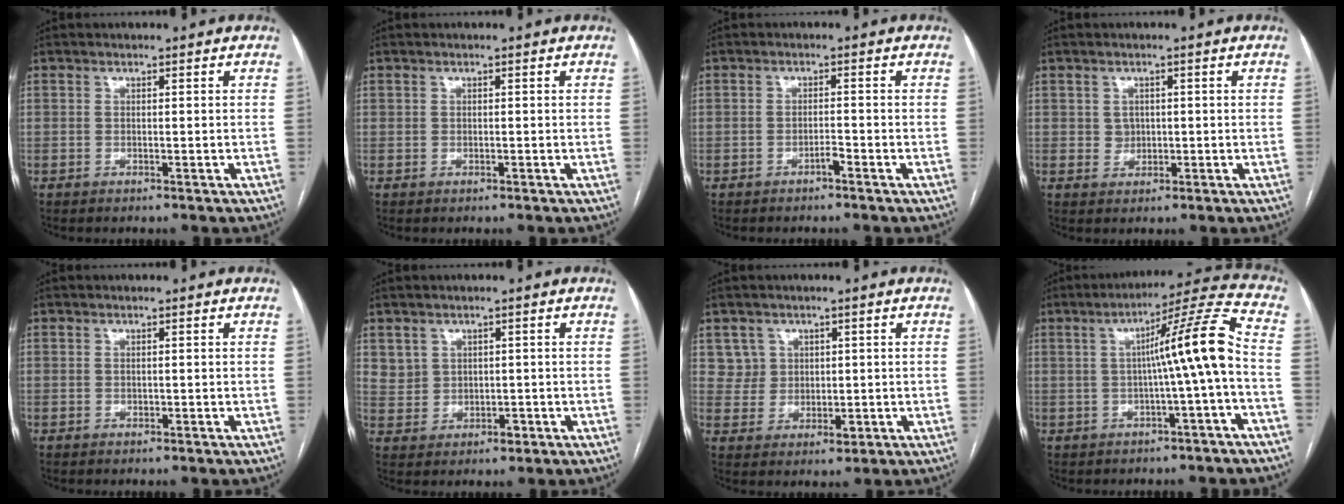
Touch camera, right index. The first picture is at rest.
{"total": 0.0}
{"total": 1.3, "force": [-0.9, 0.1, 0.9], "torque": [-0.014, 0.003, -0.015]}
{"total": 2.0, "force": [0.2, 1.8, 0.7], "torque": [-0.009, 0.003, 0.009]}
{"total": 0.0}
{"total": 3.9, "force": [1.0, 3.6, 1.0], "torque": [-0.015, 0.008, 0.029]}
{"total": 4.4, "force": [1.8, 4.1, 0.0], "torque": [0.006, 0.007, 0.042]}
{"total": 10.3, "force": [-0.8, -1.4, 10.2], "torque": [-0.147, 0.021, -0.011]}